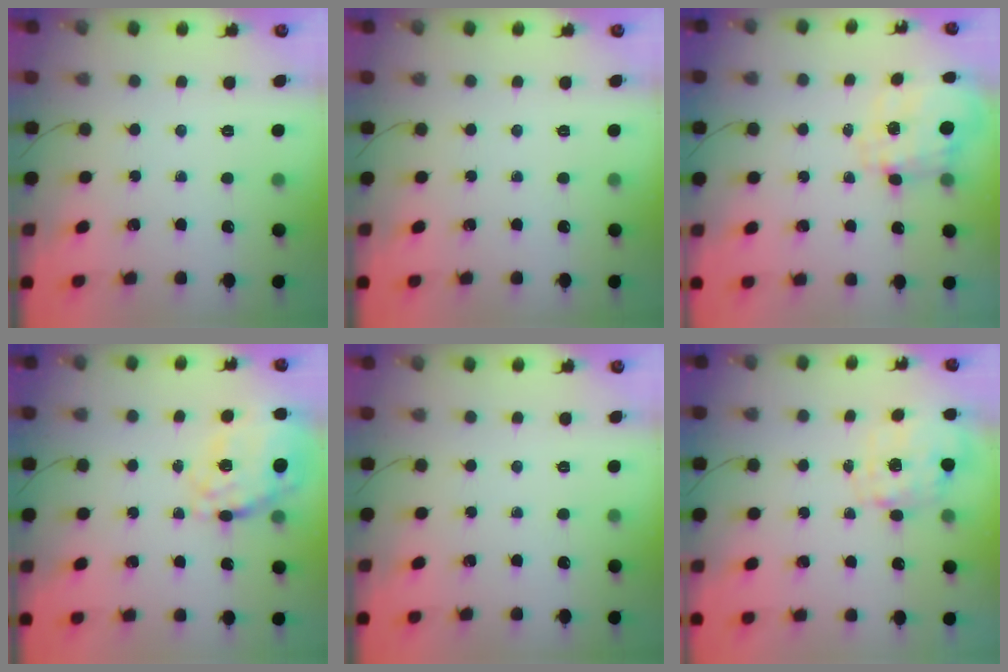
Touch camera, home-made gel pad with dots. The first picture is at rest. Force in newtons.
{"total": 0.0}
{"total": 3.5, "press": 3.4, "slide": 1.1}
{"total": 22.8, "press": 22.3, "slide": 4.8}
{"total": 0.0}
{"total": 2.8, "press": 2.7, "slide": 0.9}